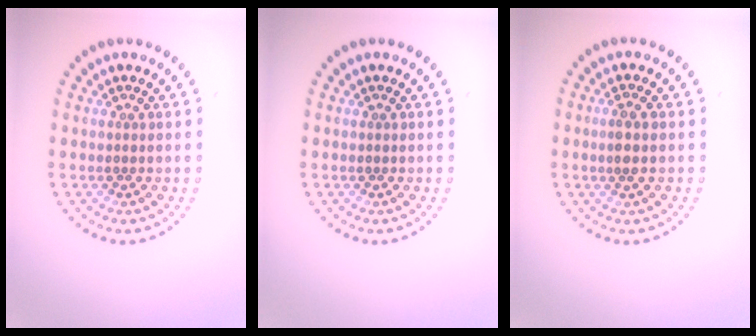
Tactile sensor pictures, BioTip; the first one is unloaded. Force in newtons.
{"total": 0.0}
{"total": 1.7, "press": 1.5, "slide": 0.7}